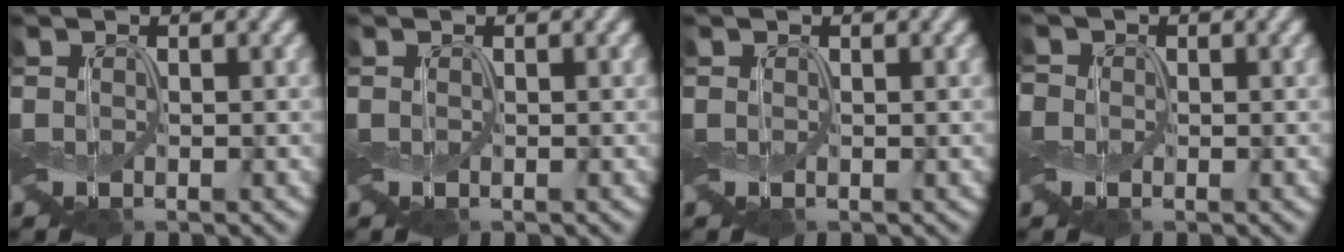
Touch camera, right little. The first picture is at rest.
{"total": 0.0}
{"total": 0.0}
{"total": 0.8, "force": [-0.1, 0.7, -0.2], "torque": [0.003, 0.003, -0.009]}